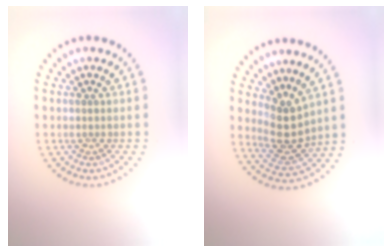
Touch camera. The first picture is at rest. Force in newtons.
{"total": 3.3, "press": 2.7, "slide": 1.9}